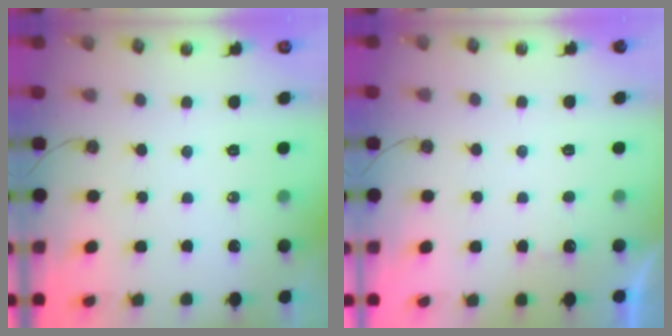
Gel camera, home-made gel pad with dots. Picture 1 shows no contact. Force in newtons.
{"total": 0.9, "press": 0.6, "slide": 0.7}